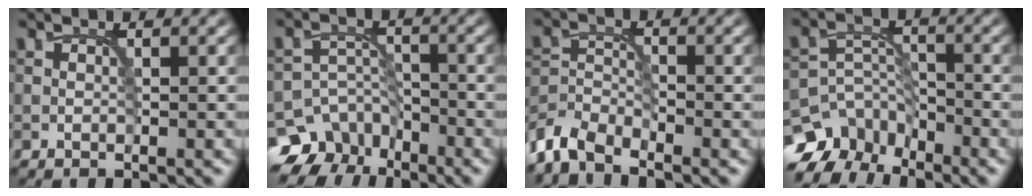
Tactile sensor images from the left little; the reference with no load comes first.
{"total": 7.1, "force": [-5.2, 4.6, 1.7], "torque": [-0.005, -0.004, -0.084]}
{"total": 4.0, "force": [-3.7, 1.2, 1.1], "torque": [-0.023, -0.004, -0.085]}
{"total": 8.9, "force": [-7.0, 4.9, 2.5], "torque": [-0.031, -0.002, -0.119]}